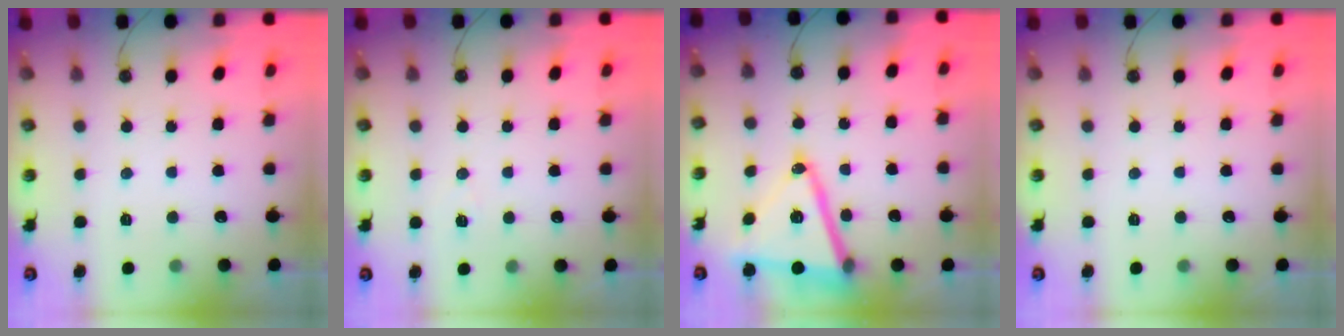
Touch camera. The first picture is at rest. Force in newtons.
{"total": 7.0, "press": 5.4, "slide": 4.5}
{"total": 17.3, "press": 17.1, "slide": 2.9}
{"total": 0.0}